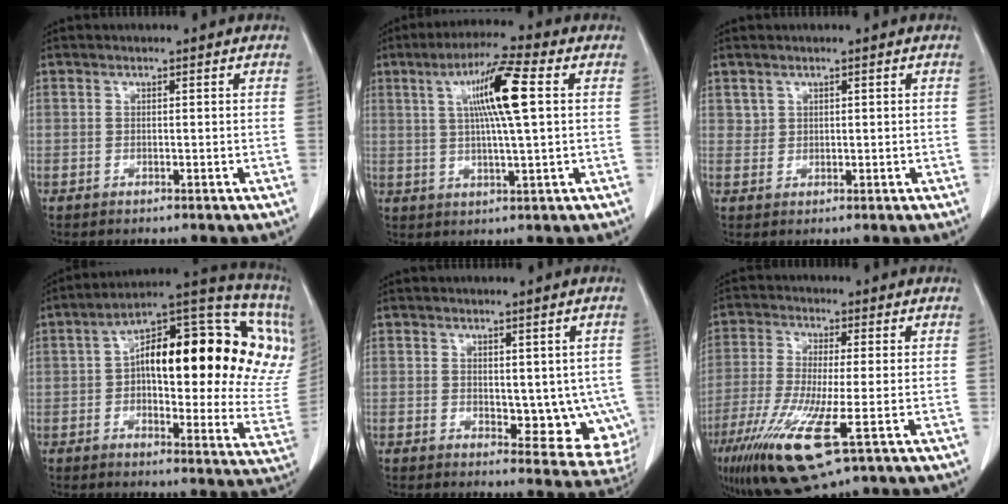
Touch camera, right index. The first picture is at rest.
{"total": 10.1, "force": [2.4, 0.1, 9.8], "torque": [-0.178, 0.009, 0.039]}
{"total": 1.3, "force": [0.9, 1.0, 0.0], "torque": [0.012, 0.005, 0.015]}
{"total": 25.7, "force": [6.4, 9.8, 22.9], "torque": [-0.260, 0.062, 0.086]}
{"total": 9.2, "force": [-0.2, 5.1, 7.6], "torque": [-0.072, -0.011, 0.009]}
{"total": 13.1, "force": [-5.7, 1.7, 11.6], "torque": [-0.234, -0.041, -0.098]}